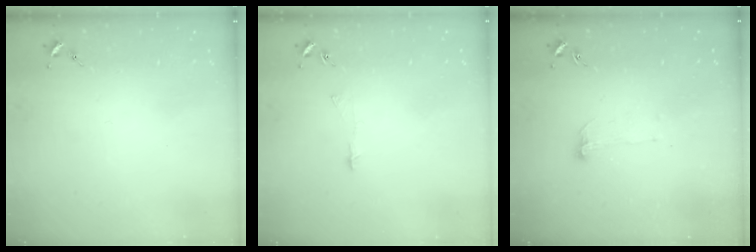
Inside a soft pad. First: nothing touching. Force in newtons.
{"total": 3.3, "press": 3.3, "slide": 0.2}
{"total": 6.0, "press": 6.0, "slide": 0.5}